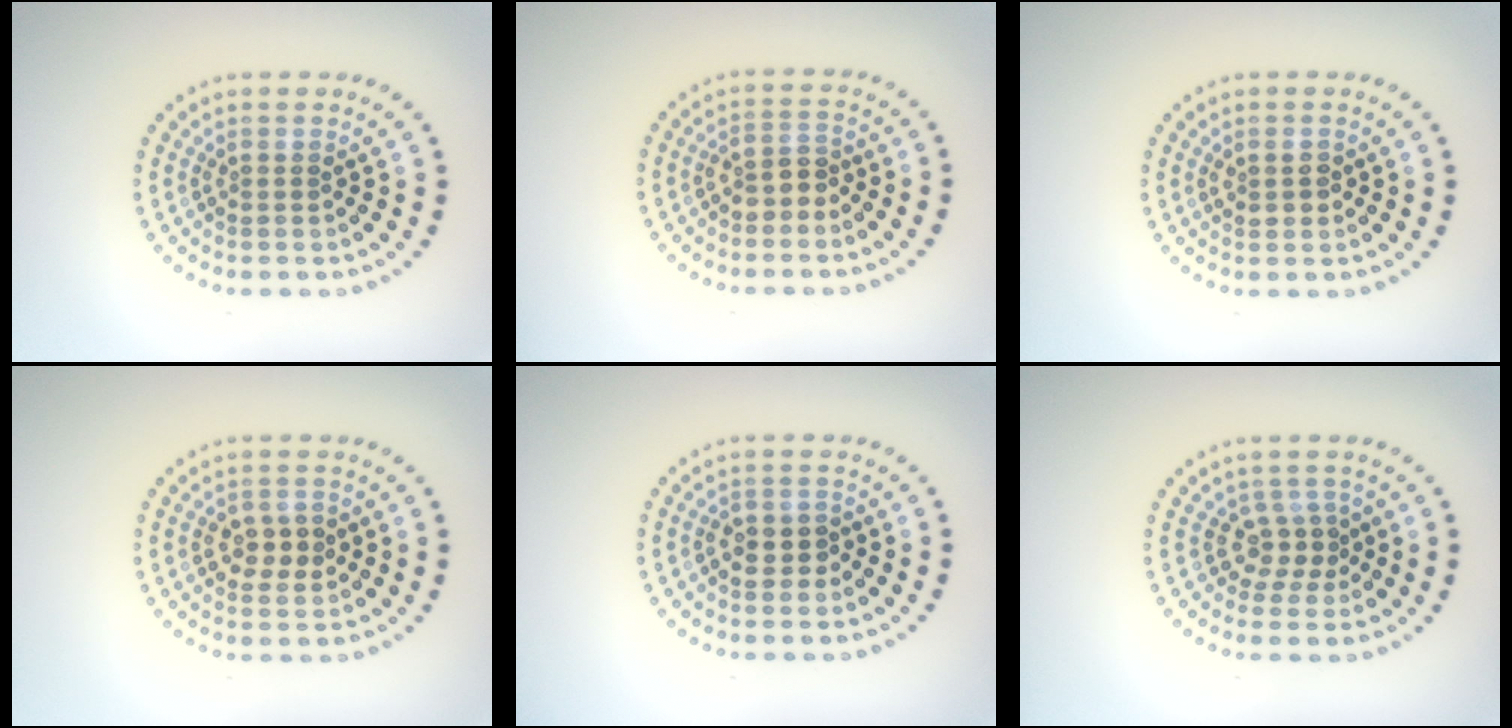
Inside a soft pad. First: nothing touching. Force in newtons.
{"total": 2.1, "press": 2.0, "slide": 0.8}
{"total": 1.5, "press": 1.4, "slide": 0.4}
{"total": 2.7, "press": 2.7, "slide": 0.1}
{"total": 2.2, "press": 2.1, "slide": 0.6}
{"total": 2.4, "press": 1.8, "slide": 1.6}